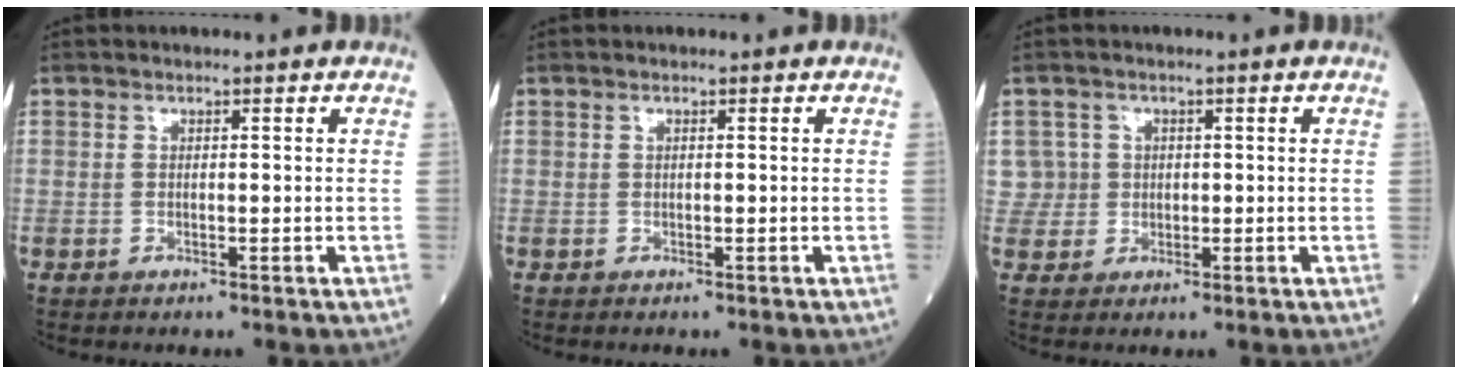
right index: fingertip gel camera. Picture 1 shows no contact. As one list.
[{"total": 0.0}, {"total": 3.4, "force": [0.7, 3.3, -0.5], "torque": [0.025, 0.010, 0.010]}]